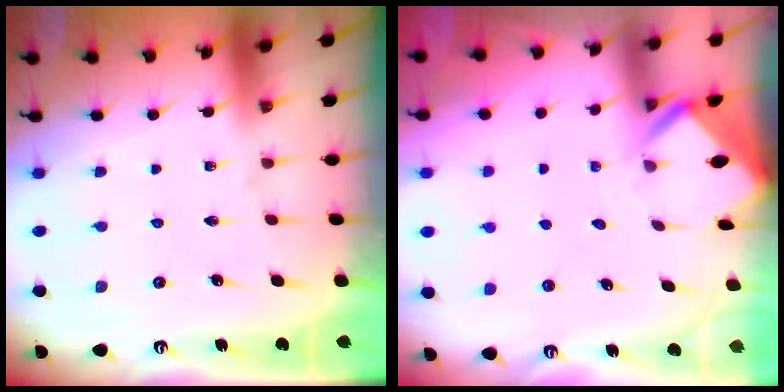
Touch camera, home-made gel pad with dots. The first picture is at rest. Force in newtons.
{"total": 3.0, "press": 3.0, "slide": 0.2}